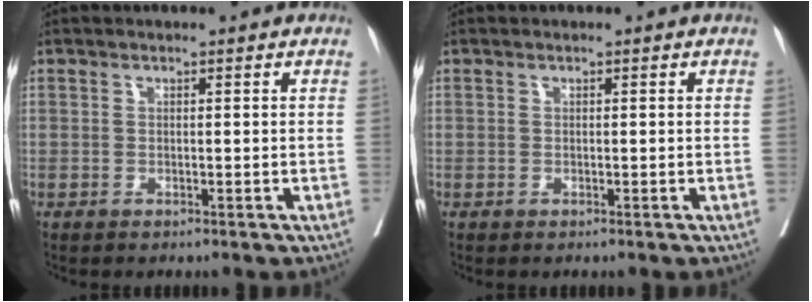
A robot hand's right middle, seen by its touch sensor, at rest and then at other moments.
{"total": 0.0}